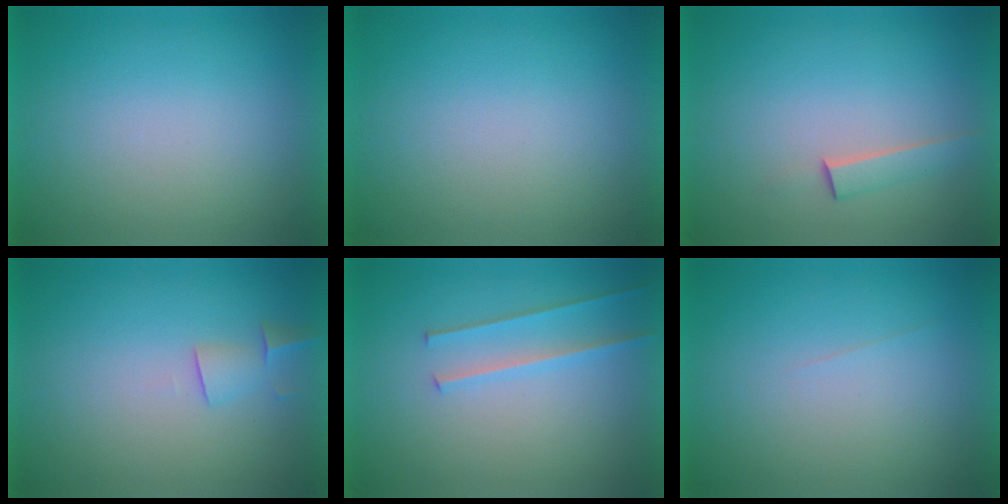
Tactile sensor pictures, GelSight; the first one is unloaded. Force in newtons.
{"total": 0.0}
{"total": 1.5}
{"total": 2.2}
{"total": 2.2}
{"total": 1.5}